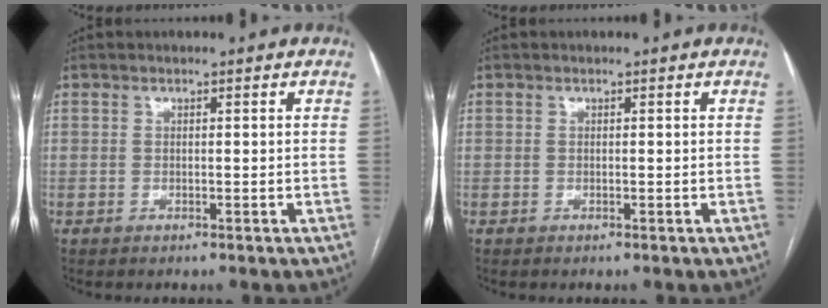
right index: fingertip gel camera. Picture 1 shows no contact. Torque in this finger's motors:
{"motor_torque": [0.00, 0.00, 0.00, 0.00]}